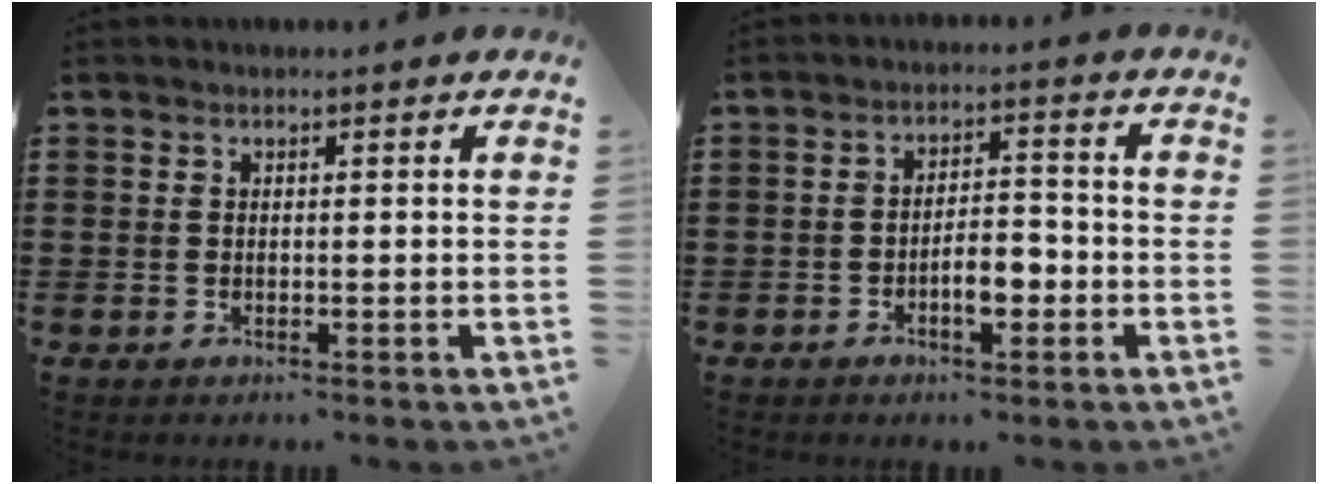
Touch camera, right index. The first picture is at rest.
{"total": 4.8, "force": [-1.9, 2.0, 3.9], "torque": [-0.073, 0.006, -0.038]}